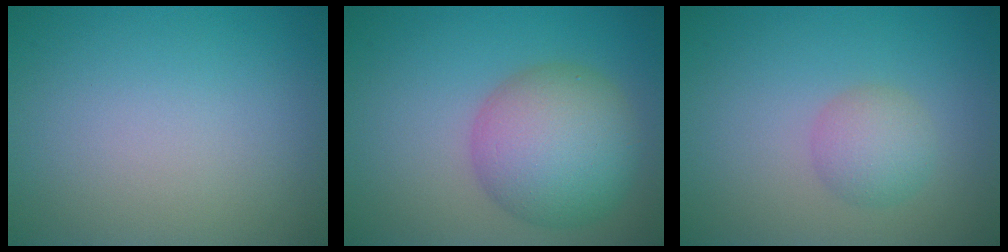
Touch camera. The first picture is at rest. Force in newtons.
{"total": 7.9, "press": 7.9, "slide": 0.1}
{"total": 2.5, "press": 2.5, "slide": 0.1}